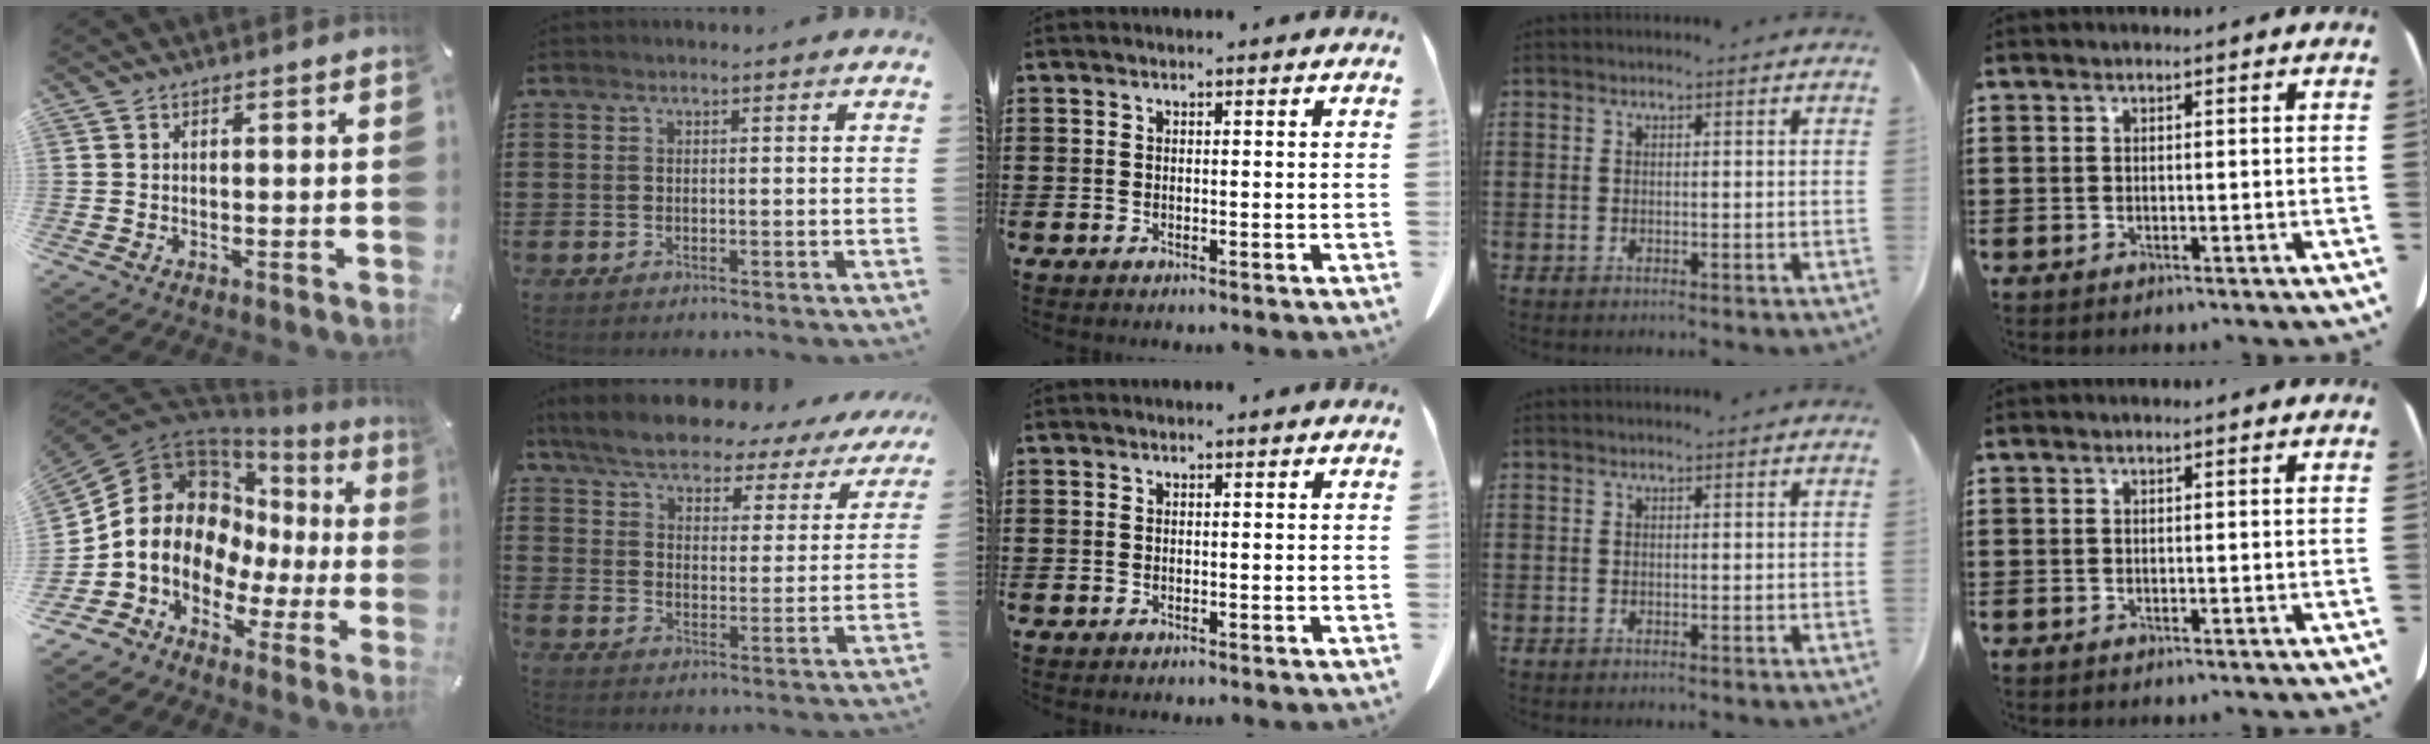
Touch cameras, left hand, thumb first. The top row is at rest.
{"thumb": {"total": 16.6, "force": [1.5, 14.5, 8.0], "torque": [-0.153, -0.034, 0.035]}, "index": {"total": 6.2, "force": [5.7, 1.3, 2.1], "torque": [-0.072, -0.033, 0.096]}}